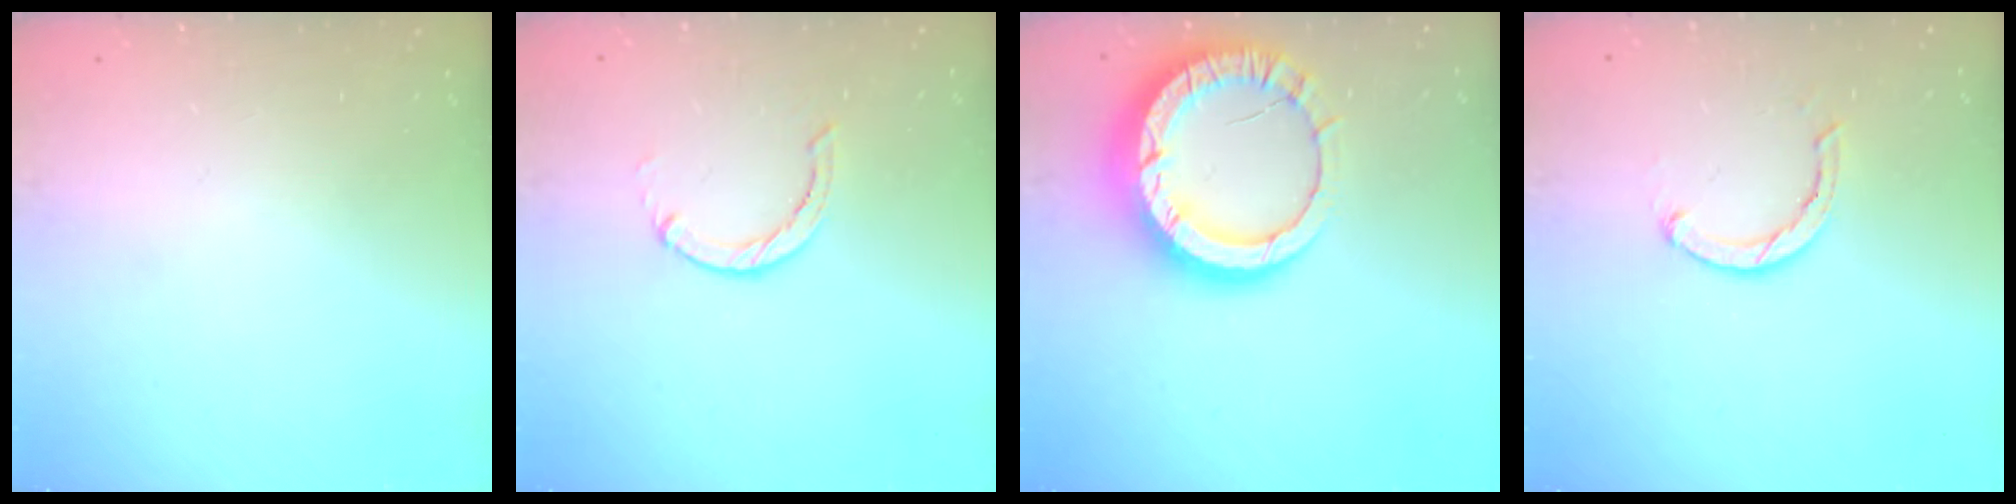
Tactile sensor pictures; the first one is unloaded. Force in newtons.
{"total": 0.6, "press": 0.6, "slide": 0.2}
{"total": 14.9, "press": 14.8, "slide": 1.5}
{"total": 2.4, "press": 2.3, "slide": 0.4}